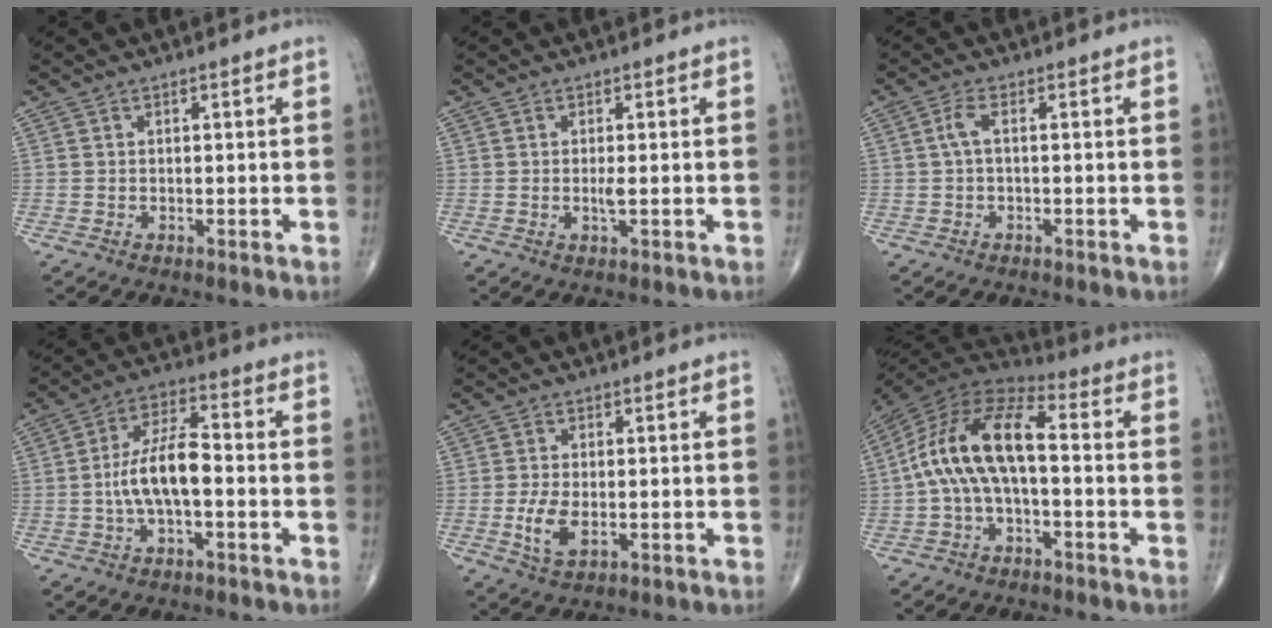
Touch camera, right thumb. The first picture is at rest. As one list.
[{"total": 1.6, "force": [-0.1, 0.3, 1.5], "torque": [-0.029, -0.003, -0.002]}, {"total": 2.3, "force": [0.0, 0.6, 2.2], "torque": [-0.053, 0.010, -0.003]}, {"total": 10.2, "force": [-1.5, 4.1, 9.2], "torque": [-0.180, 0.035, -0.033]}, {"total": 5.4, "force": [-1.1, 2.6, 4.6], "torque": [-0.097, -0.006, -0.018]}, {"total": 14.8, "force": [-0.8, 6.7, 13.2], "torque": [-0.257, 0.047, -0.027]}]